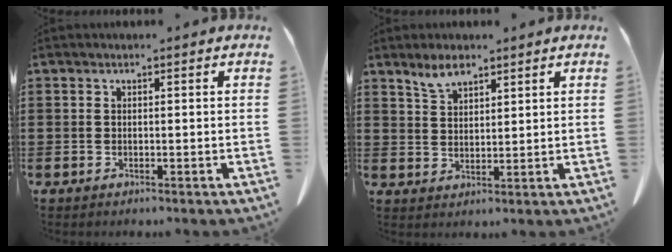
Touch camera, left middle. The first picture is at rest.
{"total": 3.8, "force": [2.9, 1.3, 1.9], "torque": [-0.045, 0.002, 0.056]}